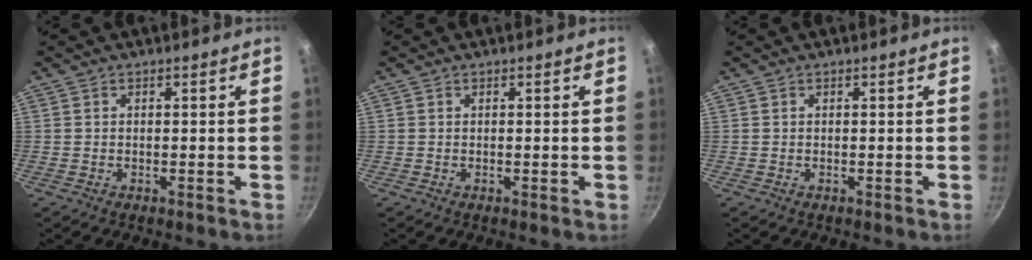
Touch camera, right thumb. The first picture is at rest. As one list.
[{"total": 0.0}, {"total": 0.0}]